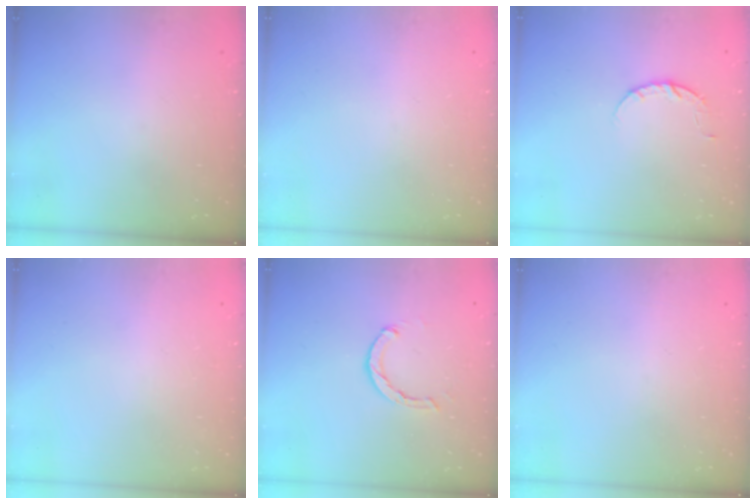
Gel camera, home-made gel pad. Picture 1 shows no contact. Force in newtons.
{"total": 0.0}
{"total": 4.5, "press": 4.5, "slide": 0.5}
{"total": 2.6, "press": 2.6, "slide": 0.2}
{"total": 2.1, "press": 2.1, "slide": 0.3}
{"total": 0.0}